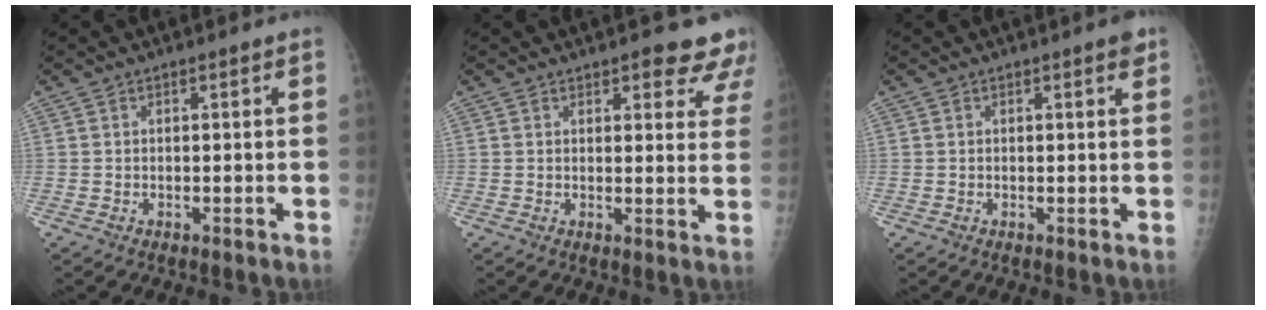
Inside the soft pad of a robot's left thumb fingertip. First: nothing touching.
{"total": 9.2, "force": [7.2, 3.4, 4.5], "torque": [-0.009, -0.033, 0.071]}
{"total": 1.7, "force": [1.1, 0.3, 1.3], "torque": [-0.016, -0.004, 0.012]}